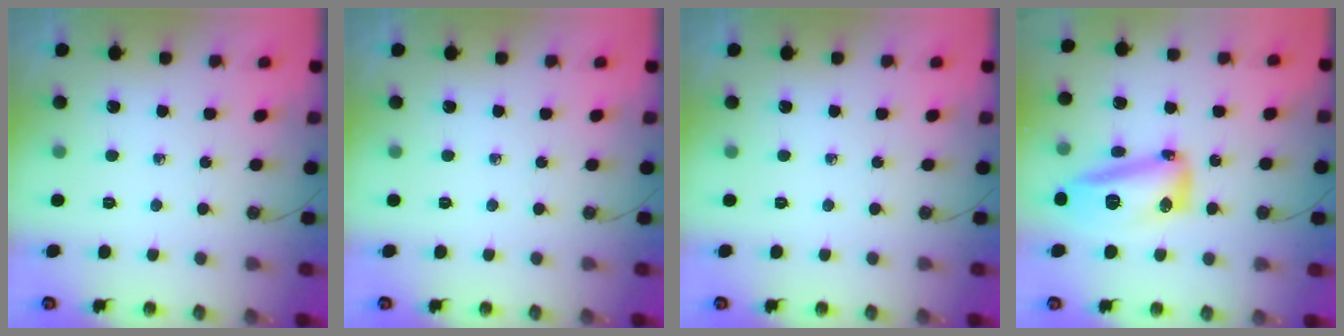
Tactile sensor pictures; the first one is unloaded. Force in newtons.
{"total": 0.0}
{"total": 0.0}
{"total": 14.7, "press": 14.6, "slide": 1.5}